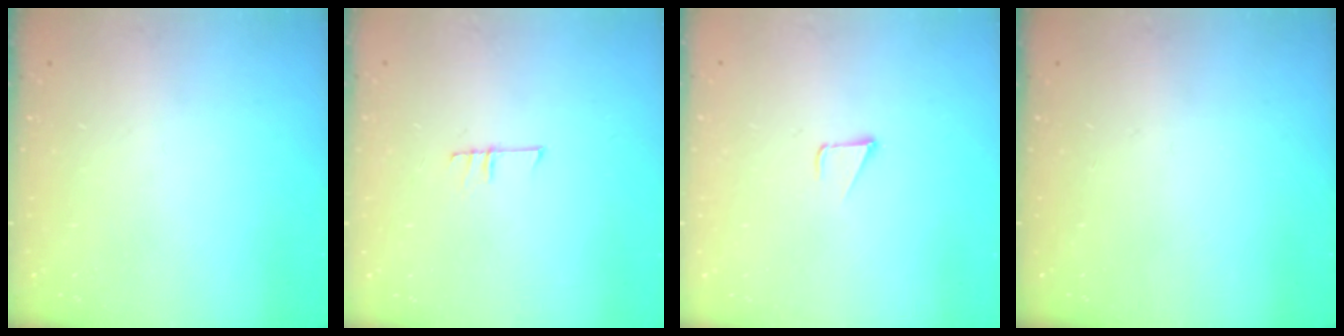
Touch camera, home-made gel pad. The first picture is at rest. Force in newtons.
{"total": 5.5, "press": 5.4, "slide": 0.6}
{"total": 1.2, "press": 1.2, "slide": 0.1}
{"total": 0.0}